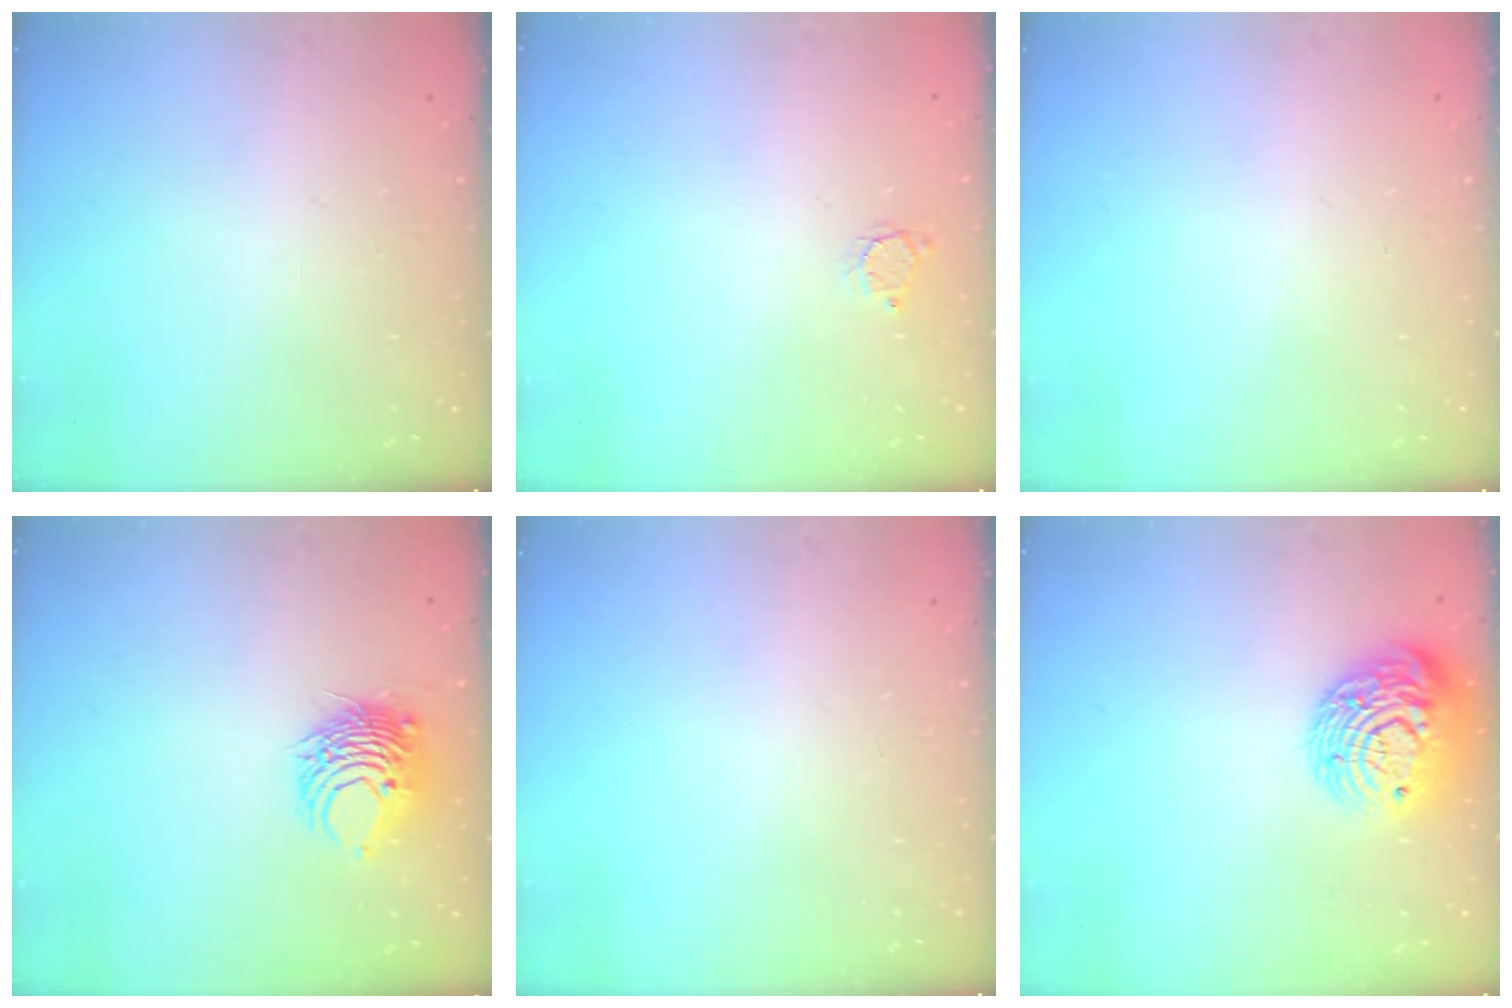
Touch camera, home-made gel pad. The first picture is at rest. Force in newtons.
{"total": 2.6, "press": 2.6, "slide": 0.2}
{"total": 0.0}
{"total": 8.9, "press": 8.9, "slide": 0.8}
{"total": 0.0}
{"total": 13.9, "press": 13.8, "slide": 0.9}